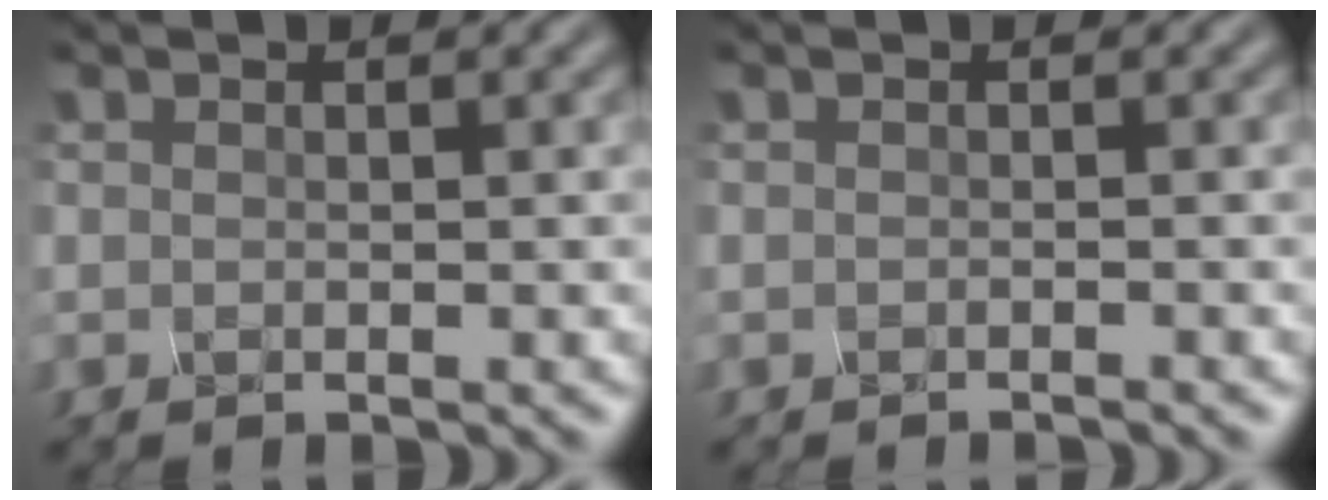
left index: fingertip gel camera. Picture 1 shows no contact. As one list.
[{"total": 1.0, "force": [-0.7, 0.3, 0.6], "torque": [0.011, -0.001, -0.014]}]